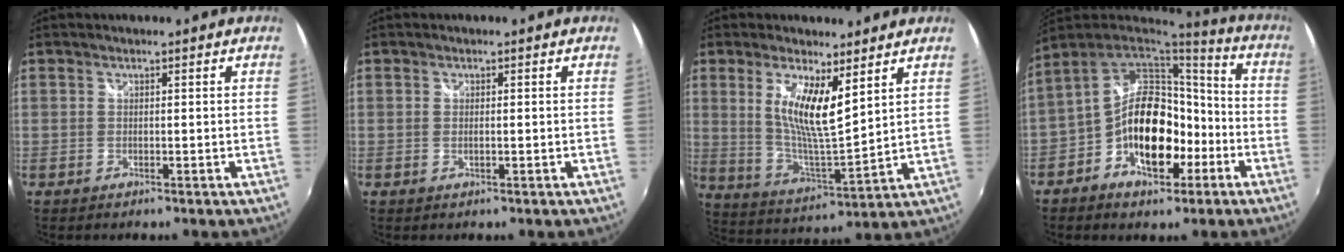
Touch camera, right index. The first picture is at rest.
{"total": 0.8, "force": [0.0, 0.2, 0.7], "torque": [-0.015, 0.000, -0.002]}
{"total": 11.2, "force": [5.0, 2.5, 9.7], "torque": [-0.178, -0.013, 0.096]}
{"total": 15.8, "force": [-4.9, 9.4, 11.7], "torque": [-0.209, 0.025, -0.078]}